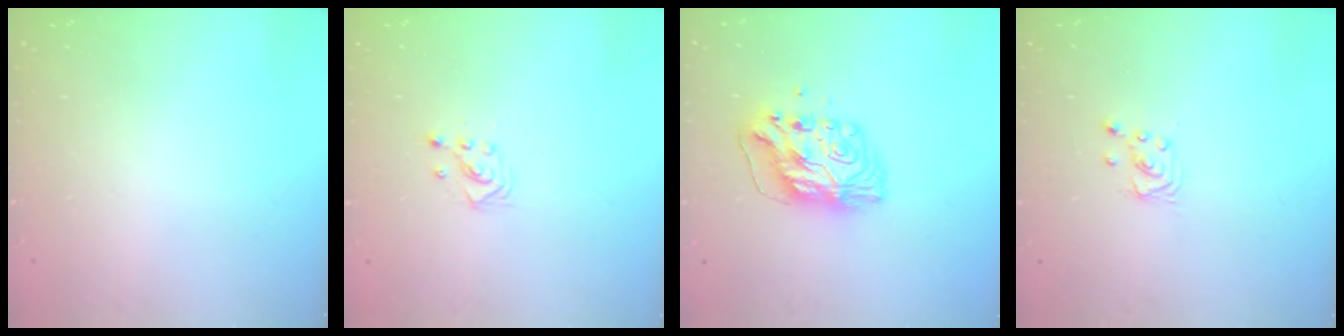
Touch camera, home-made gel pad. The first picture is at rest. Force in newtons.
{"total": 2.2, "press": 2.2, "slide": 0.2}
{"total": 11.3, "press": 11.3, "slide": 1.1}
{"total": 2.5, "press": 2.5, "slide": 0.2}